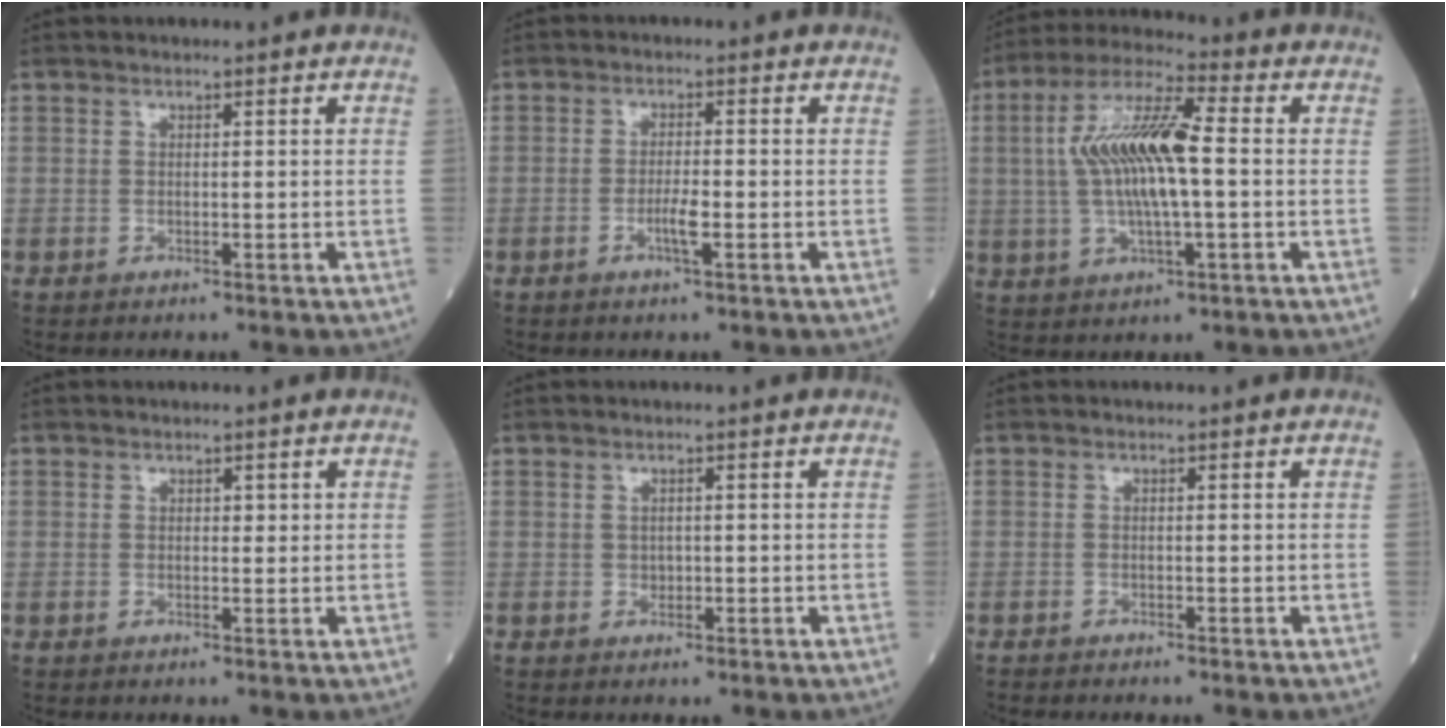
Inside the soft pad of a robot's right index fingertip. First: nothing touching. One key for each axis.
{"total": 2.9, "fx": -1.1, "fy": 0.3, "fz": 2.7, "tx": -0.054, "ty": -0.001, "tz": -0.021}
{"total": 12.9, "fx": 0.6, "fy": 2.6, "fz": 12.6, "tx": -0.254, "ty": 0.017, "tz": 0.008}
{"total": 1.0, "fx": 0.4, "fy": 0.6, "fz": 0.7, "tx": -0.003, "ty": 0.000, "tz": 0.004}
{"total": 0.9, "fx": 0.0, "fy": 0.8, "fz": 0.5, "tx": -0.008, "ty": 0.001, "tz": 0.000}
{"total": 1.1, "fx": -1.0, "fy": 0.1, "fz": 0.4, "tx": -0.009, "ty": -0.002, "tz": -0.016}